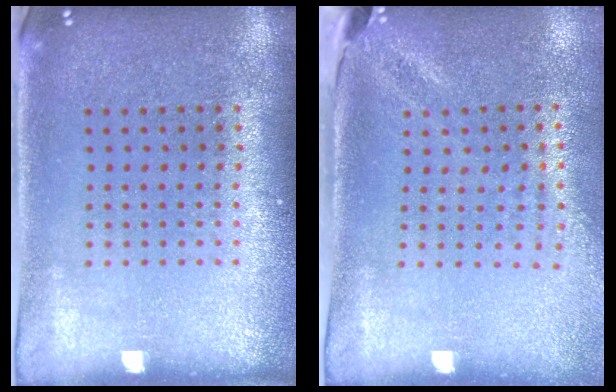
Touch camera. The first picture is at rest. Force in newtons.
{"total": 2.0, "press": 1.6, "slide": 1.2}